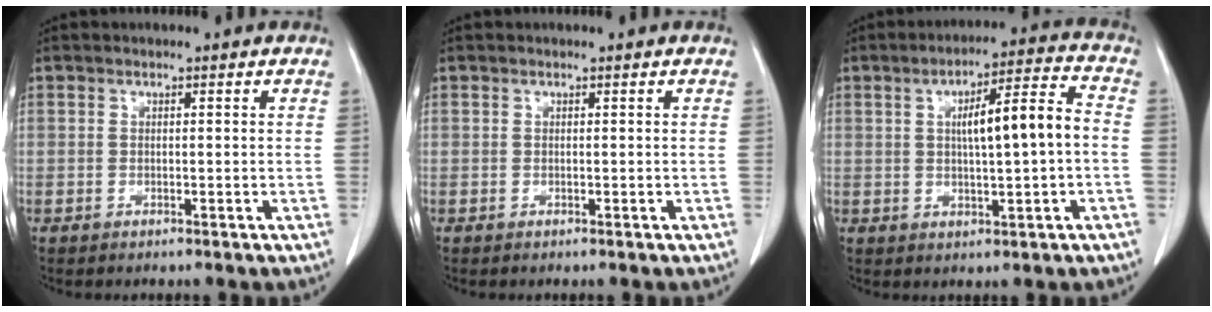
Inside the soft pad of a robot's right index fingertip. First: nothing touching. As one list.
[{"total": 0.0}, {"total": 9.7, "force": [0.3, 1.0, 9.7], "torque": [-0.152, 0.022, 0.006]}]